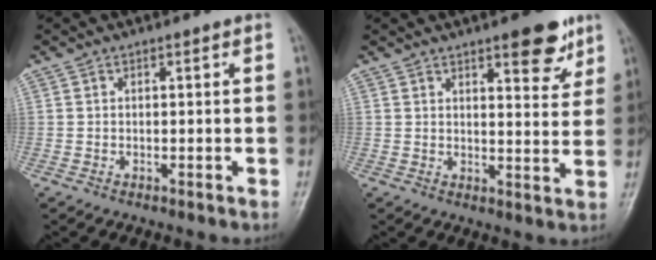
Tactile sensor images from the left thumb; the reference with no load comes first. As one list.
[{"total": 8.4, "force": [5.4, 2.8, 5.9], "torque": [-0.055, -0.030, 0.070]}]